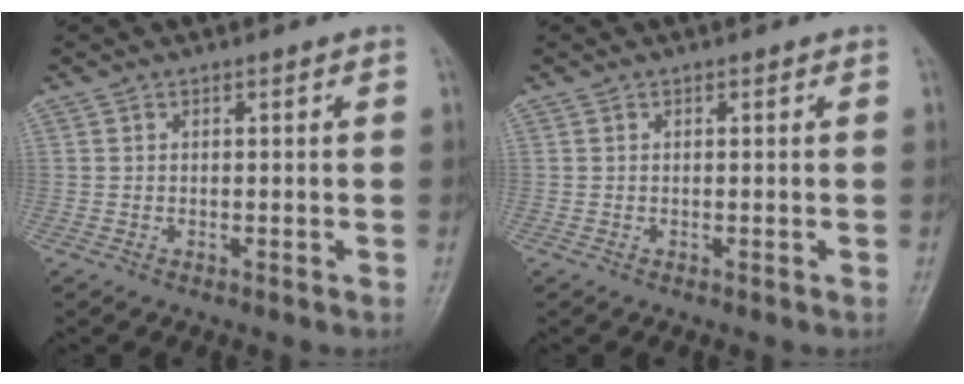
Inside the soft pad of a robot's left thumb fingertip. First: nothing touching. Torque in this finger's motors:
{"motor_torque": [0.00, 0.00, 0.00, 0.00, 0.00]}